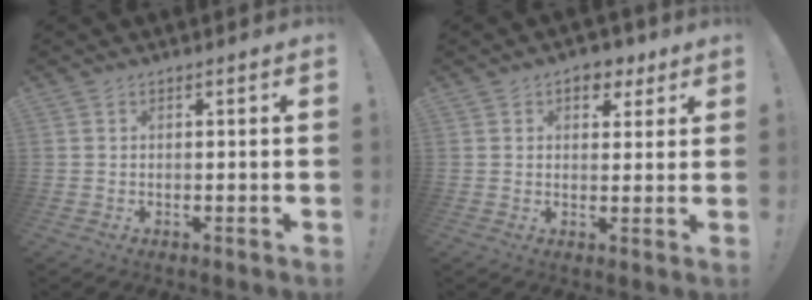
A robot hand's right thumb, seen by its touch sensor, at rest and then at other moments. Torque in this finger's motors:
{"motor_torque": [0.24, 1.39, 0.28, 0.09, 0.01]}